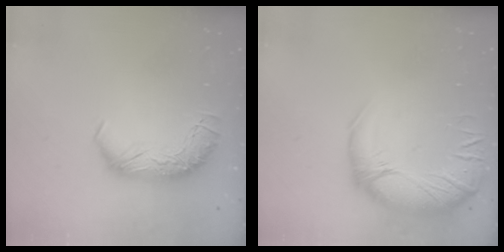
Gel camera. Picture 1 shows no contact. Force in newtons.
{"total": 5.3, "press": 3.6, "slide": 3.8}